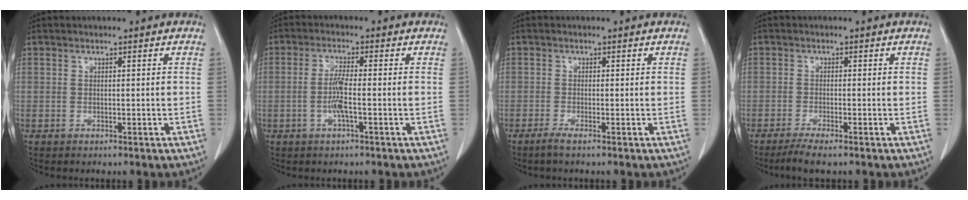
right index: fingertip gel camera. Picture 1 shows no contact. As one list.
[{"total": 4.0, "force": [-1.0, 0.0, 3.9], "torque": [-0.084, 0.001, -0.019]}, {"total": 1.5, "force": [-1.1, -0.1, 1.0], "torque": [-0.024, -0.004, -0.025]}, {"total": 3.2, "force": [-2.4, 0.1, 2.1], "torque": [-0.041, -0.008, -0.047]}]